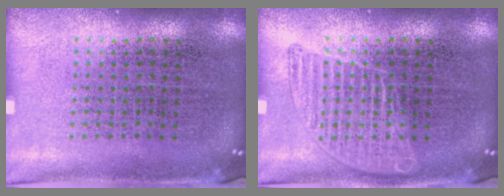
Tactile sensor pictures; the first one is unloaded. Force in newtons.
{"total": 1.6, "press": 1.6, "slide": 0.2}